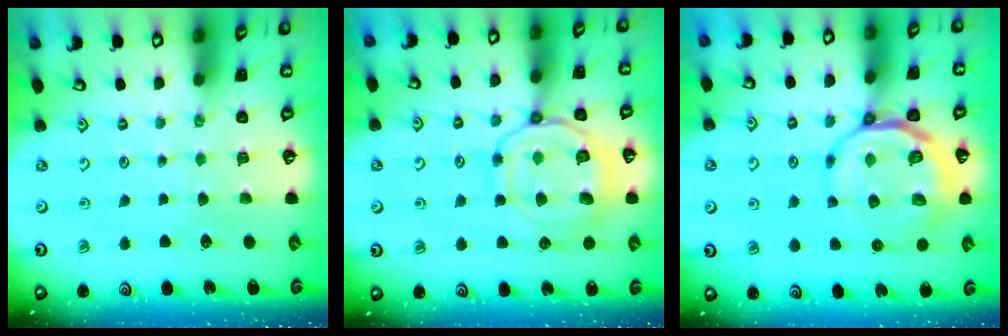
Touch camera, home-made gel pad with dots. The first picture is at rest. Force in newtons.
{"total": 14.2, "press": 14.1, "slide": 1.4}
{"total": 11.2, "press": 10.9, "slide": 2.3}